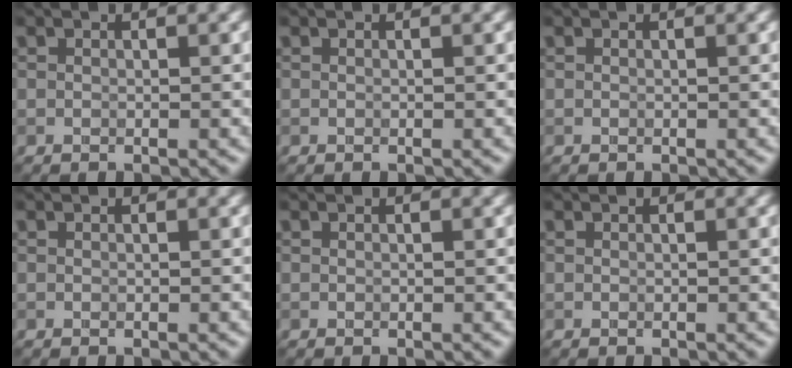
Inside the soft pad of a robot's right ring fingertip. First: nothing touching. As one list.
[{"total": 0.0}, {"total": 0.0}, {"total": 0.0}, {"total": 0.0}, {"total": 0.0}]